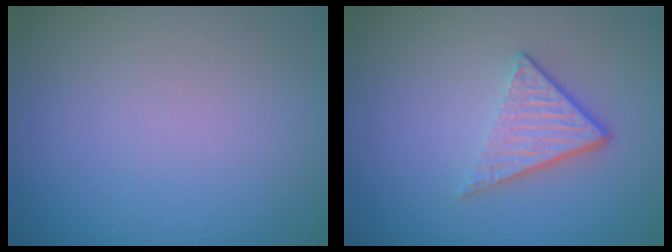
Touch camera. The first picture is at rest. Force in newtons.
{"total": 3.7, "press": 2.6, "slide": 2.6}